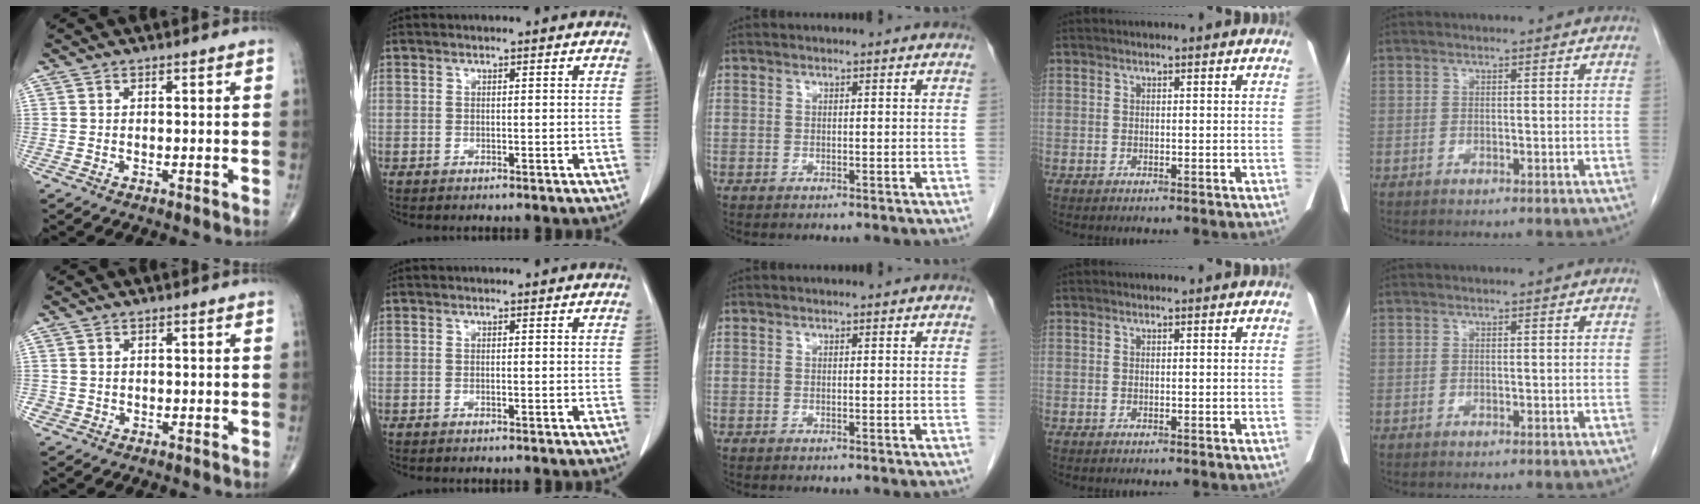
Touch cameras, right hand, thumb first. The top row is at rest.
{"thumb": {"total": 1.1, "force": [-0.2, 1.1, 0.1], "torque": [0.004, 0.003, -0.004]}}